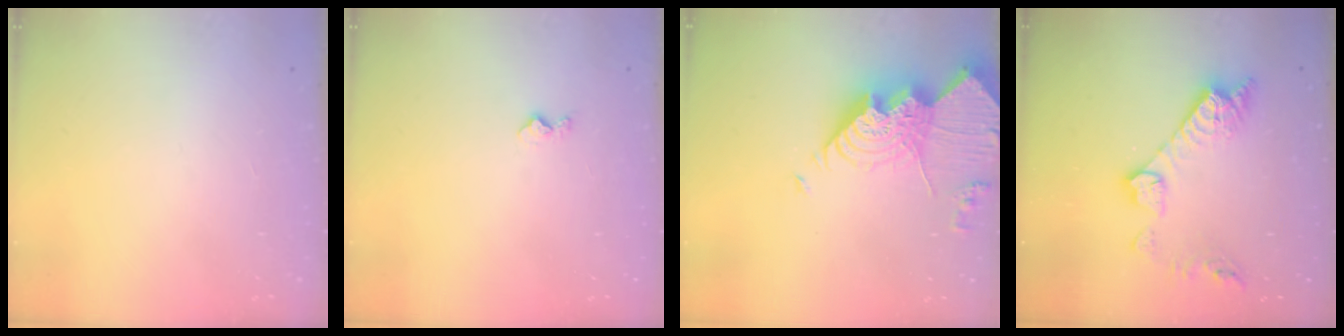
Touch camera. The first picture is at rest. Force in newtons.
{"total": 4.0, "press": 4.0, "slide": 0.5}
{"total": 24.8, "press": 24.6, "slide": 2.6}
{"total": 13.3, "press": 13.3, "slide": 1.0}